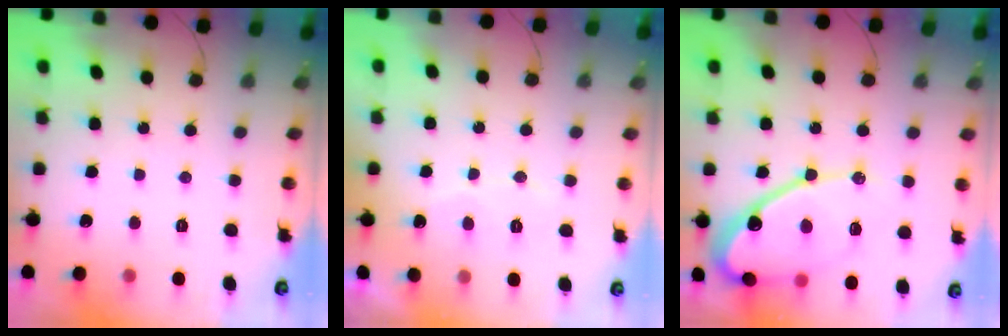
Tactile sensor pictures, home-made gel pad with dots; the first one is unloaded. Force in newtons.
{"total": 5.7, "press": 5.7, "slide": 0.3}
{"total": 16.9, "press": 16.8, "slide": 1.5}